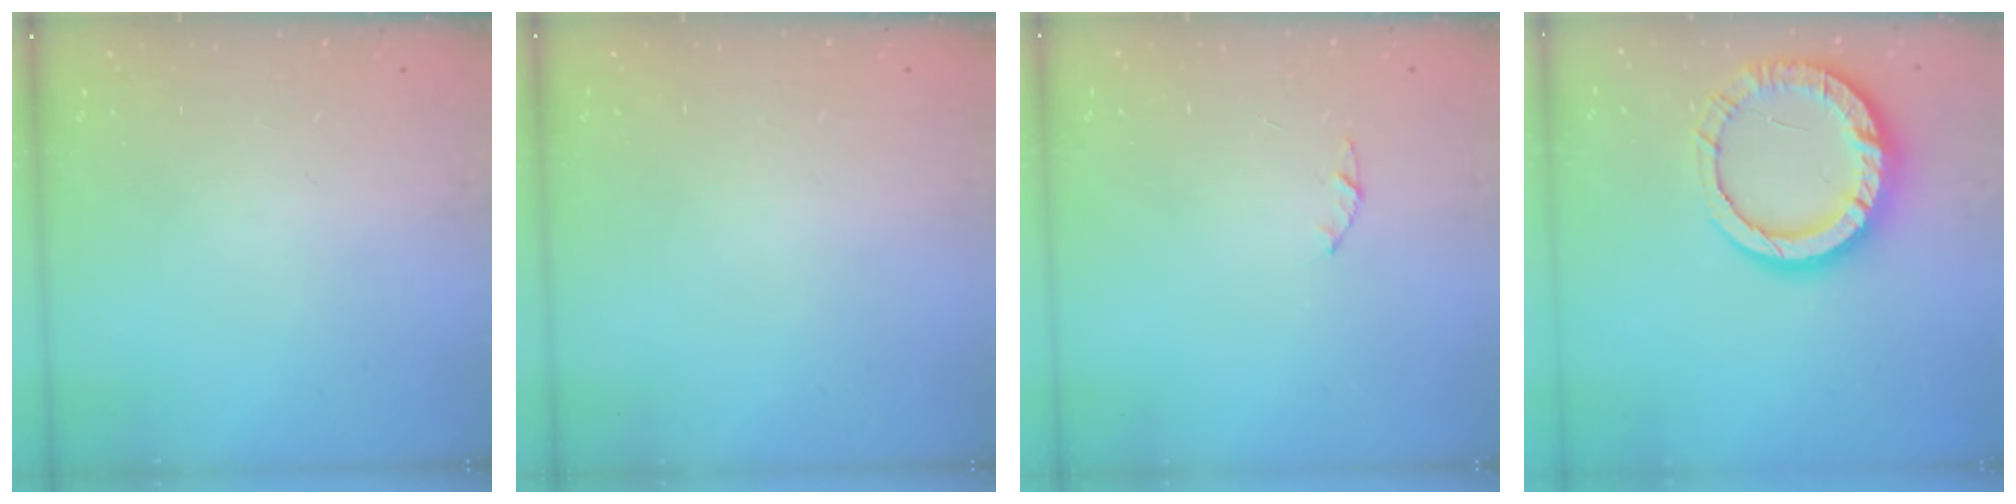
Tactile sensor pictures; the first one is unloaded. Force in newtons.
{"total": 2.5, "press": 2.5, "slide": 0.2}
{"total": 1.0, "press": 0.9, "slide": 0.3}
{"total": 15.6, "press": 15.5, "slide": 1.4}